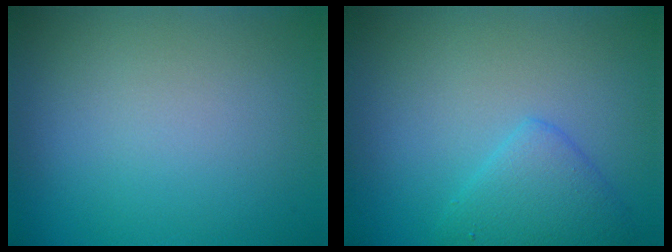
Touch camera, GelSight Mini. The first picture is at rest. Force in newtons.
{"total": 2.8, "press": 2.8, "slide": 0.2}